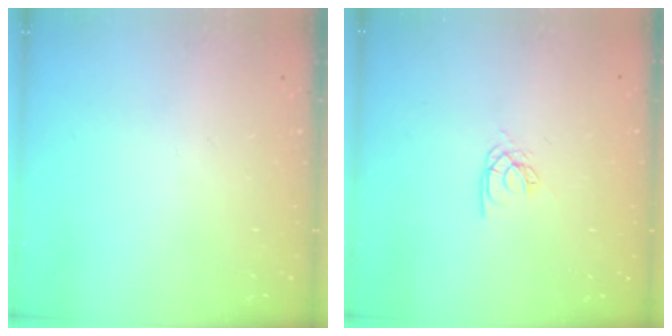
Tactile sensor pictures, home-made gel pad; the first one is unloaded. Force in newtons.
{"total": 3.4, "press": 3.4, "slide": 0.2}